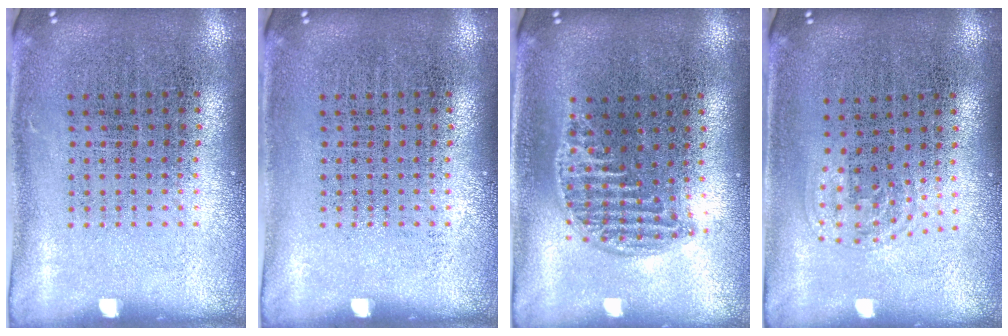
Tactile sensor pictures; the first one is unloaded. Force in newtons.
{"total": 0.0}
{"total": 1.2, "press": 1.0, "slide": 0.6}
{"total": 1.0, "press": 0.7, "slide": 0.7}